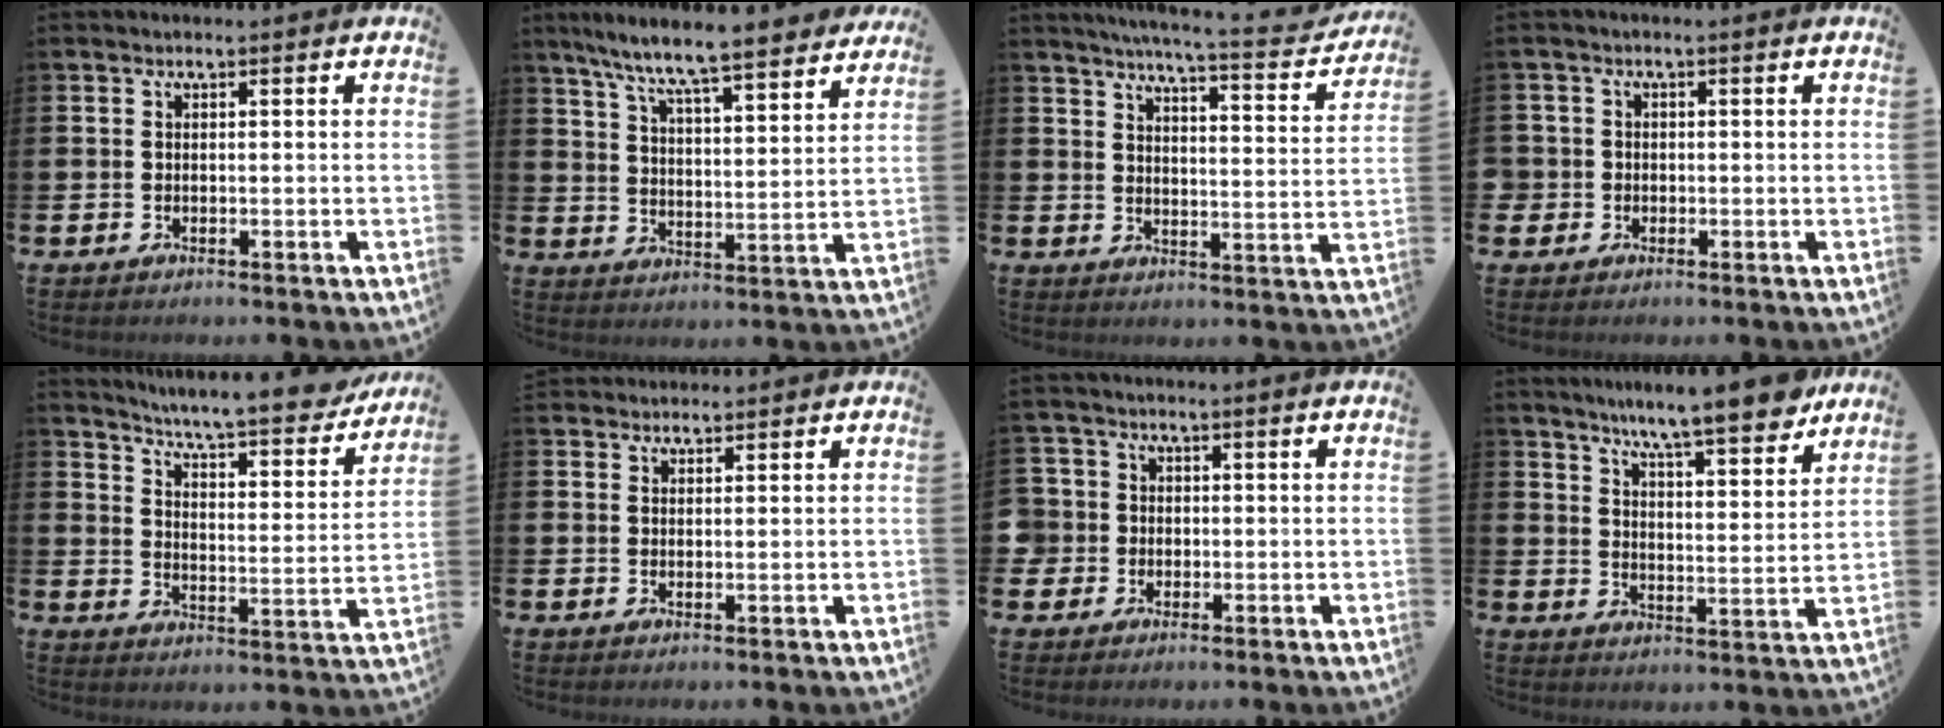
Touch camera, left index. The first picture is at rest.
{"total": 8.4, "force": [7.9, 0.2, 2.9], "torque": [-0.082, -0.057, 0.135]}
{"total": 5.9, "force": [5.5, 0.0, 2.1], "torque": [-0.040, -0.049, 0.086]}
{"total": 2.0, "force": [-0.3, 2.0, 0.0], "torque": [-0.004, 0.007, -0.011]}
{"total": 7.5, "force": [7.0, 0.4, 2.6], "torque": [-0.065, -0.060, 0.112]}
{"total": 1.9, "force": [1.9, 0.6, -0.1], "torque": [0.011, -0.007, 0.032]}
{"total": 3.0, "force": [0.0, 3.0, 0.1], "torque": [-0.012, 0.010, -0.005]}
{"total": 9.3, "force": [8.2, 0.6, 4.2], "torque": [-0.081, -0.050, 0.139]}